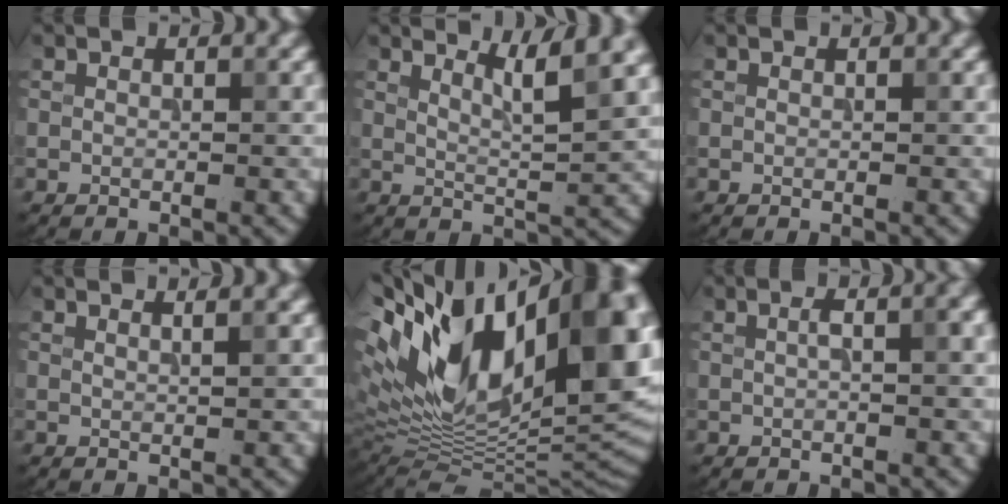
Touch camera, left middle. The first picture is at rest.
{"total": 4.3, "force": [2.9, 0.5, 3.1], "torque": [-0.040, 0.000, 0.052]}
{"total": 0.0}
{"total": 2.0, "force": [1.4, 0.7, 1.3], "torque": [-0.003, 0.010, -0.001]}
{"total": 19.7, "force": [5.0, 10.2, 16.1], "torque": [-0.254, -0.021, 0.114]}
{"total": 3.4, "force": [0.6, 1.2, 3.2], "torque": [-0.038, 0.012, 0.004]}